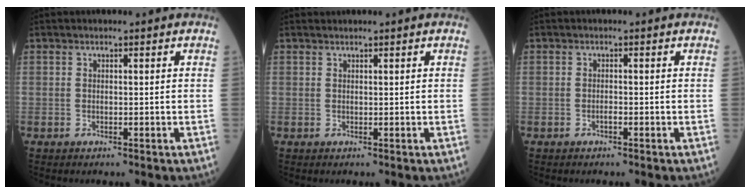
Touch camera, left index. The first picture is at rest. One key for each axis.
{"total": 0.0}
{"total": 0.7, "fx": -0.5, "fy": 0.1, "fz": 0.5, "tx": -0.011, "ty": 0.001, "tz": -0.008}